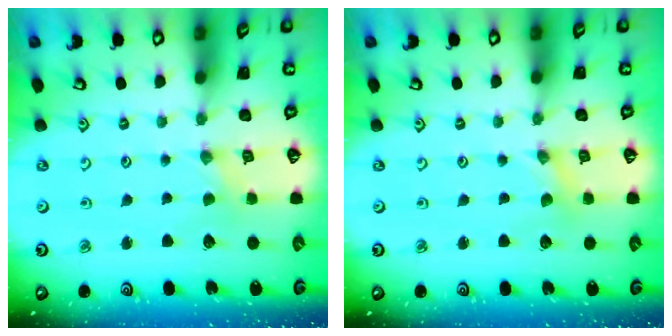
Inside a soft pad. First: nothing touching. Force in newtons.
{"total": 0.0}